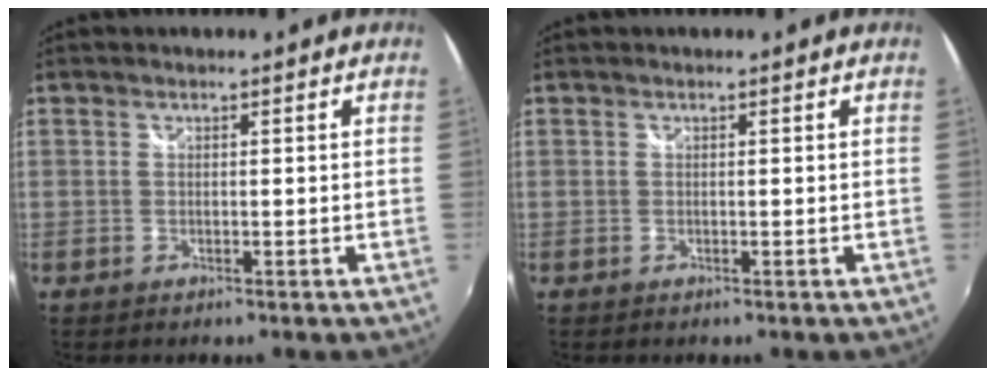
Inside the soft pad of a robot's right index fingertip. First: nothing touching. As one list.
[{"total": 0.0}]